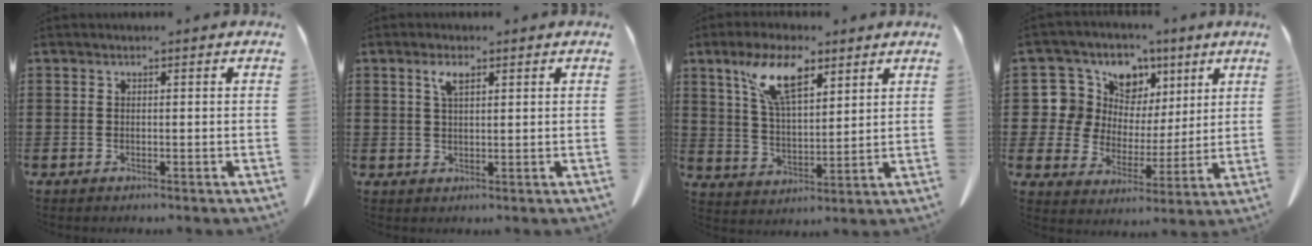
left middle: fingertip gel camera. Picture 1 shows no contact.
{"total": 3.0, "force": [1.5, 0.9, 2.4], "torque": [-0.053, 0.004, 0.026]}
{"total": 10.5, "force": [6.5, 4.0, 7.2], "torque": [-0.157, 0.001, 0.120]}
{"total": 9.3, "force": [5.0, 7.5, 2.3], "torque": [-0.094, -0.027, 0.095]}